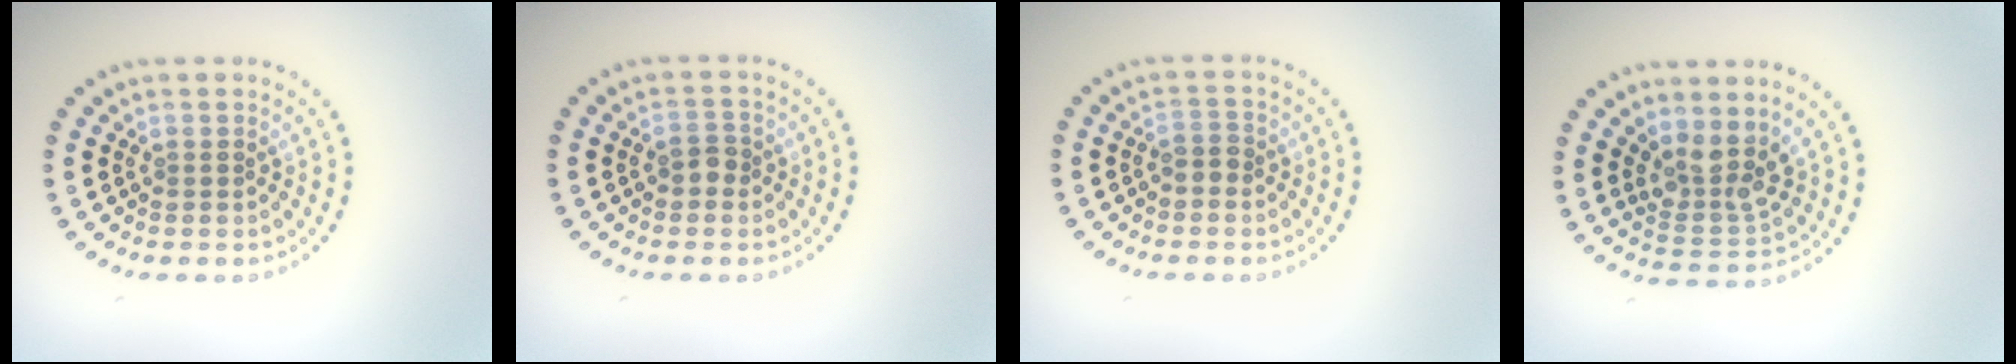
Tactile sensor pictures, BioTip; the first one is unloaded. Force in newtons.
{"total": 1.5, "press": 1.4, "slide": 0.5}
{"total": 1.2, "press": 1.1, "slide": 0.5}
{"total": 3.5, "press": 2.9, "slide": 2.1}